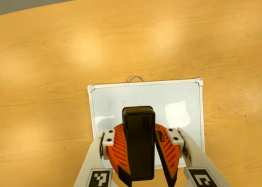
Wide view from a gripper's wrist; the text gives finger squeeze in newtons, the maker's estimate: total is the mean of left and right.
{"total": 10.0, "left": 10.0, "right": 10.0}